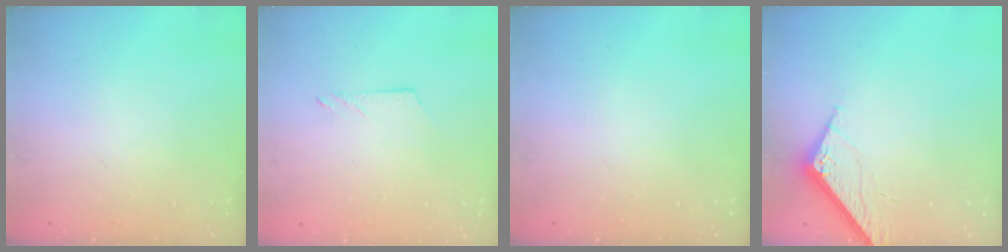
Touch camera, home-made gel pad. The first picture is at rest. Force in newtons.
{"total": 3.5, "press": 3.4, "slide": 0.4}
{"total": 0.0}
{"total": 6.8, "press": 6.8, "slide": 0.4}